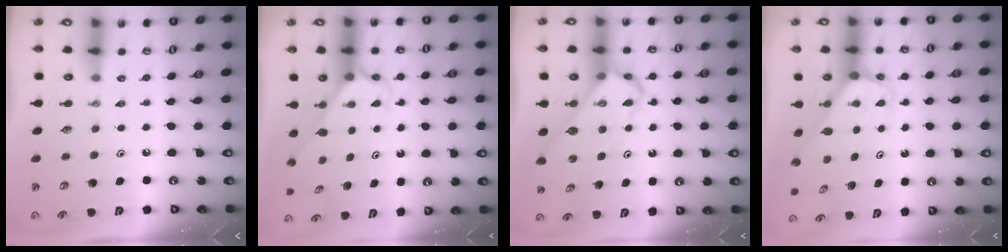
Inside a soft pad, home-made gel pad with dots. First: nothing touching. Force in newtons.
{"total": 2.5, "press": 2.5, "slide": 0.2}
{"total": 5.1, "press": 5.1, "slide": 0.3}
{"total": 2.0, "press": 2.0, "slide": 0.1}